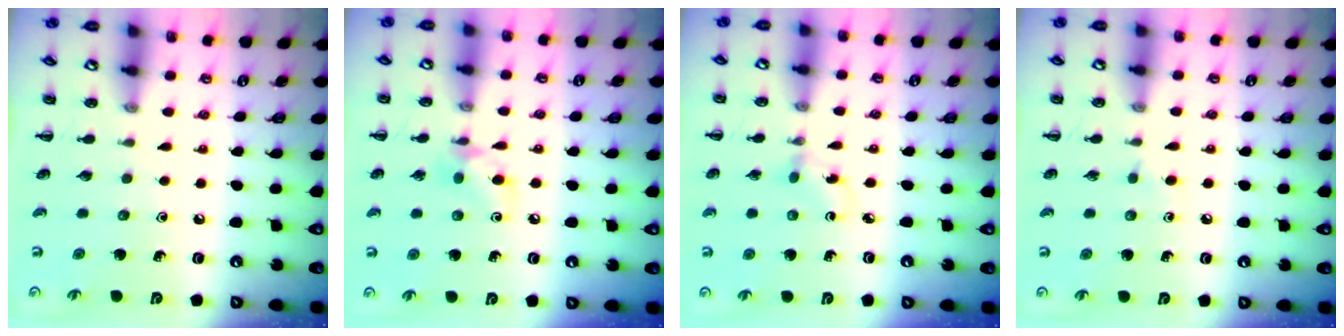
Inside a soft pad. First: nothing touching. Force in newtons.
{"total": 7.0, "press": 6.8, "slide": 1.7}
{"total": 1.9, "press": 1.7, "slide": 0.7}
{"total": 1.7, "press": 1.5, "slide": 0.9}